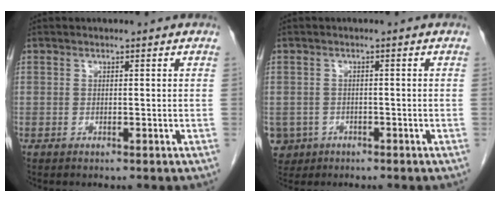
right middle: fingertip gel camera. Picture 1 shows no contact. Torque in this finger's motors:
{"motor_torque": [1.20, -0.92, 0.20, 0.02]}